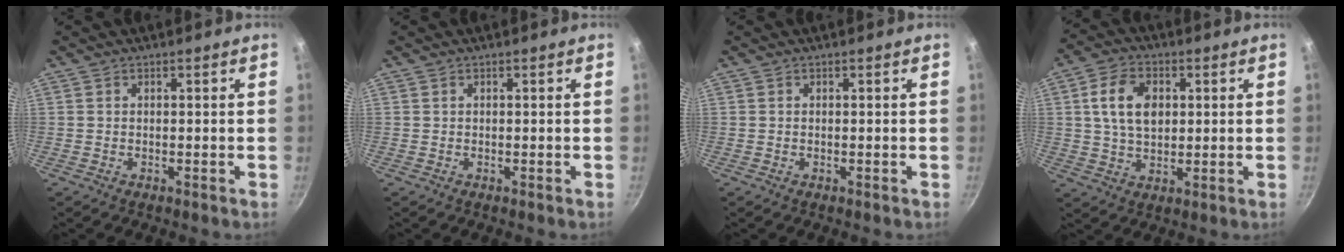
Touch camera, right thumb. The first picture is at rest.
{"total": 0.0}
{"total": 0.0}
{"total": 9.7, "force": [1.9, 6.6, 6.9], "torque": [-0.111, 0.003, 0.031]}